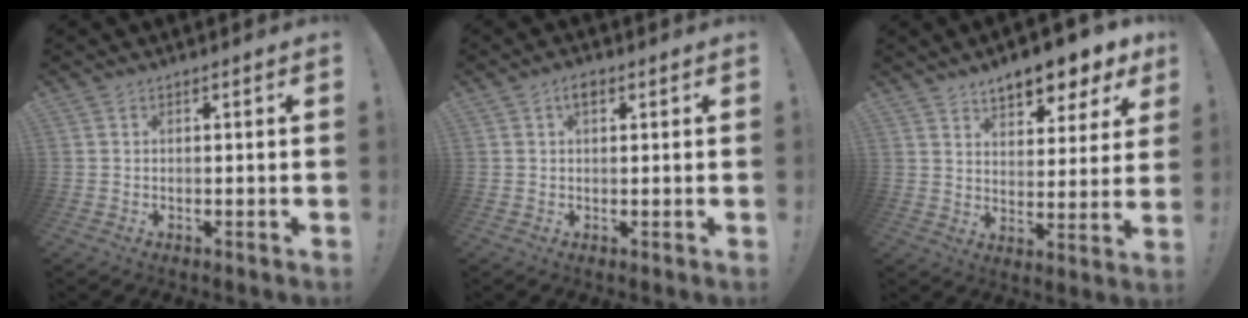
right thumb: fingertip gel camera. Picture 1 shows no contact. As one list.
[{"total": 2.8, "force": [1.3, 1.4, 2.1], "torque": [-0.036, 0.004, 0.020]}, {"total": 9.9, "force": [7.6, 3.7, 5.3], "torque": [-0.077, -0.051, 0.132]}]